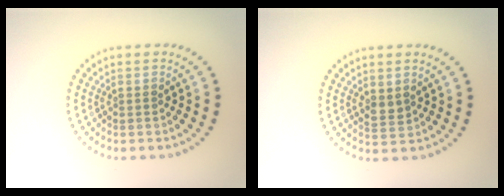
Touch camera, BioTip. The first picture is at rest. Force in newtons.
{"total": 1.4, "press": 1.3, "slide": 0.5}